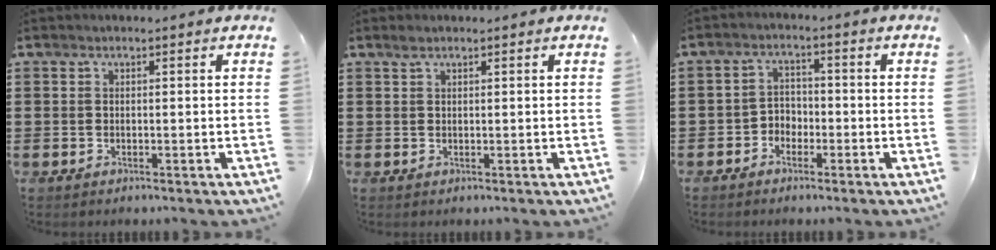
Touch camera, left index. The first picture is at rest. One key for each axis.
{"total": 0.8, "fx": 0.6, "fy": 0.3, "fz": 0.4, "tx": -0.010, "ty": 0.002, "tz": 0.010}
{"total": 2.7, "fx": -1.9, "fy": 1.8, "fz": 0.5, "tx": -0.018, "ty": 0.008, "tz": -0.044}